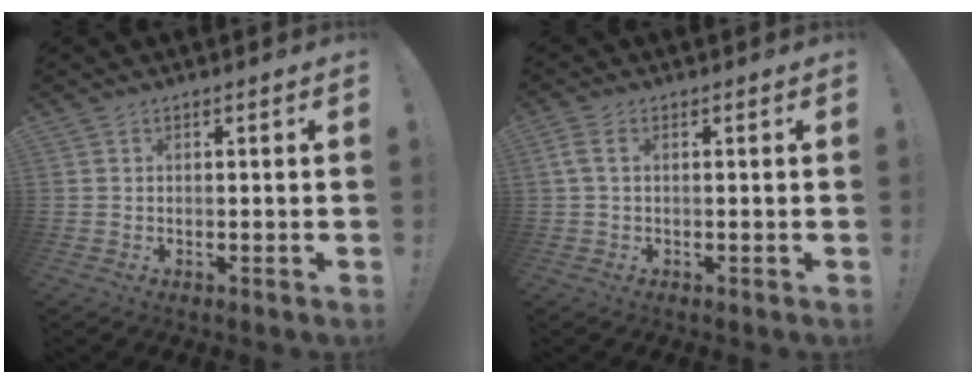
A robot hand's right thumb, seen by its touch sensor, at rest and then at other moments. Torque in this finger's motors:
{"motor_torque": [0.11, -0.28, 0.40, -0.08, 0.06]}